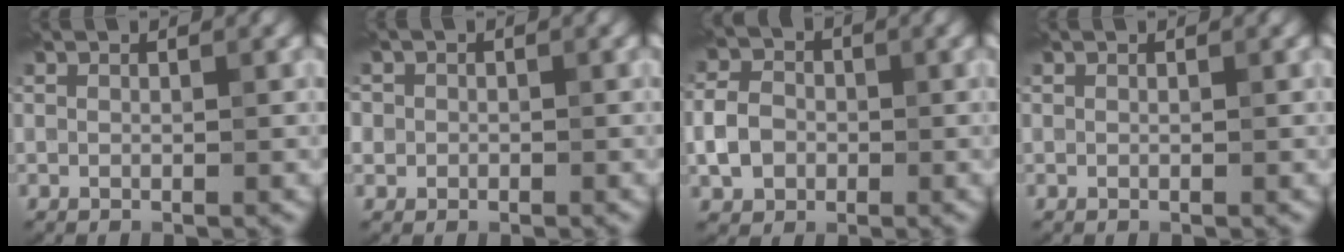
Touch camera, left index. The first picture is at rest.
{"total": 2.4, "force": [0.6, 2.2, 0.7], "torque": [0.007, 0.018, -0.007]}
{"total": 3.6, "force": [-0.9, 3.0, 1.8], "torque": [-0.040, 0.005, -0.021]}
{"total": 0.0}